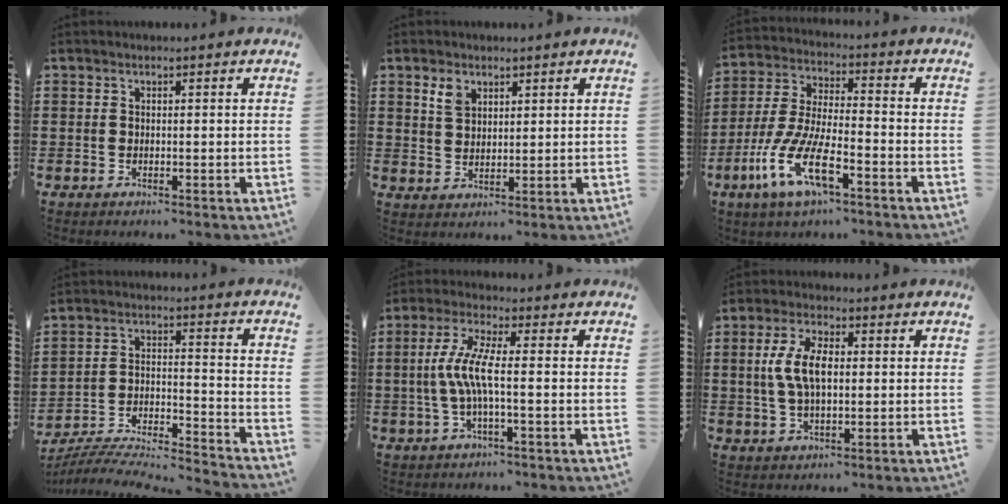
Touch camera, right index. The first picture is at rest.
{"total": 3.3, "force": [2.1, 2.1, 1.4], "torque": [-0.037, 0.007, 0.040]}
{"total": 11.6, "force": [-6.2, 3.4, 9.1], "torque": [-0.222, -0.012, -0.124]}
{"total": 6.4, "force": [-6.1, 0.6, 1.9], "torque": [-0.037, -0.007, -0.125]}
{"total": 6.7, "force": [-0.9, 0.9, 6.6], "torque": [-0.154, -0.015, -0.029]}
{"total": 7.2, "force": [0.5, 3.5, 6.3], "torque": [-0.145, 0.007, 0.001]}